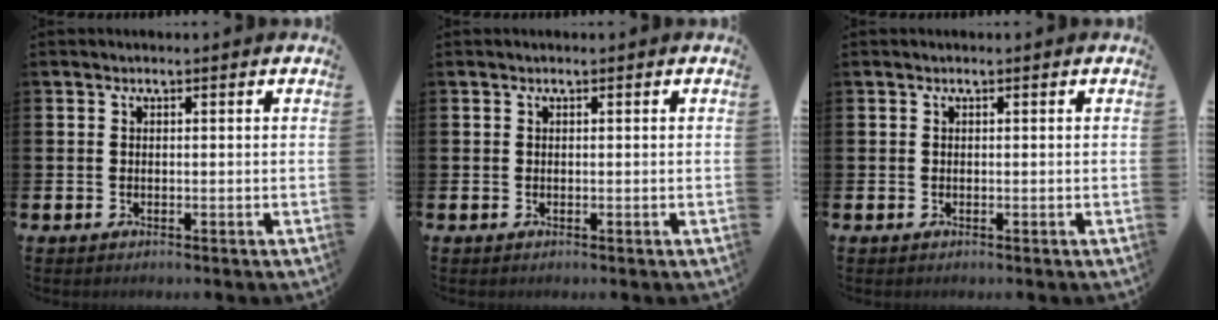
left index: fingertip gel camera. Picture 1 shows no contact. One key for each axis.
{"total": 0.0}
{"total": 0.0}